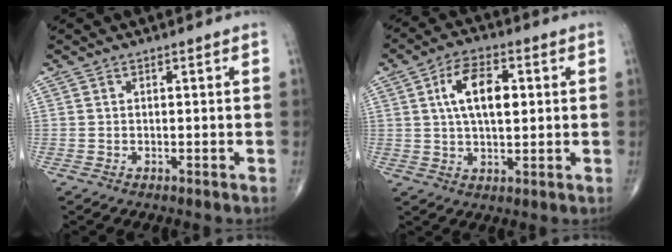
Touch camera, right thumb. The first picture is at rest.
{"total": 10.0, "force": [2.1, 5.0, 8.4], "torque": [-0.137, 0.004, 0.032]}